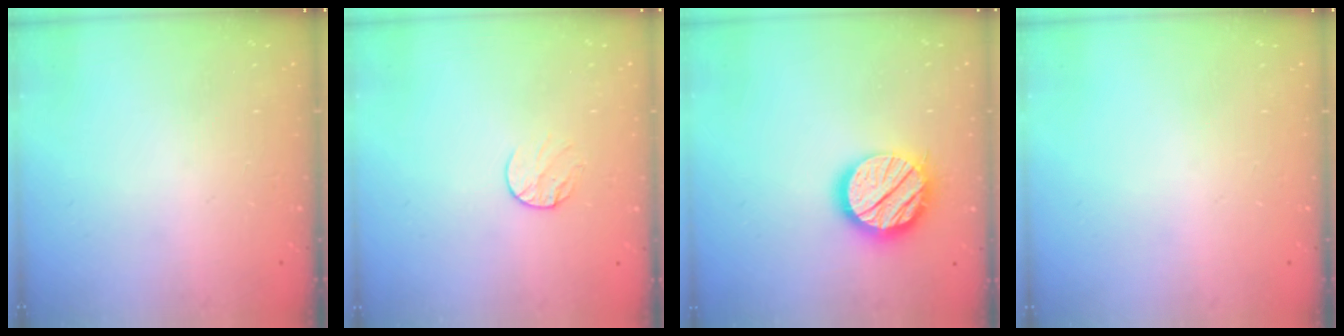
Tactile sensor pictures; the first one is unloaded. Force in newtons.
{"total": 5.6, "press": 5.6, "slide": 0.5}
{"total": 16.3, "press": 16.1, "slide": 2.4}
{"total": 0.0}